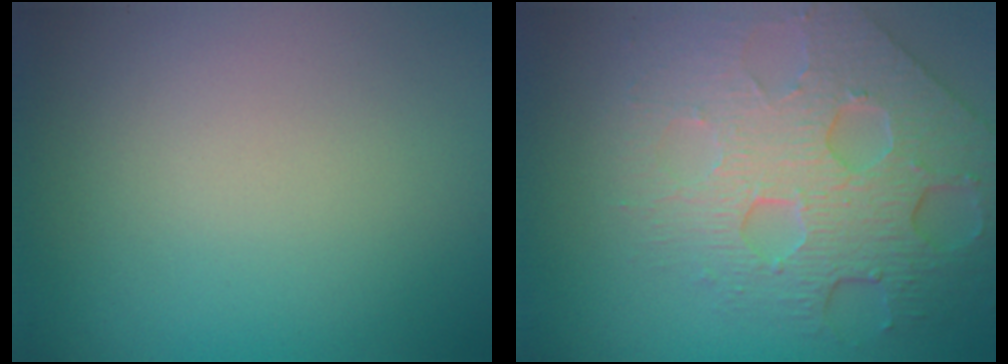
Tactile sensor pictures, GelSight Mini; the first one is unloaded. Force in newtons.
{"total": 8.2, "press": 5.5, "slide": 6.0}